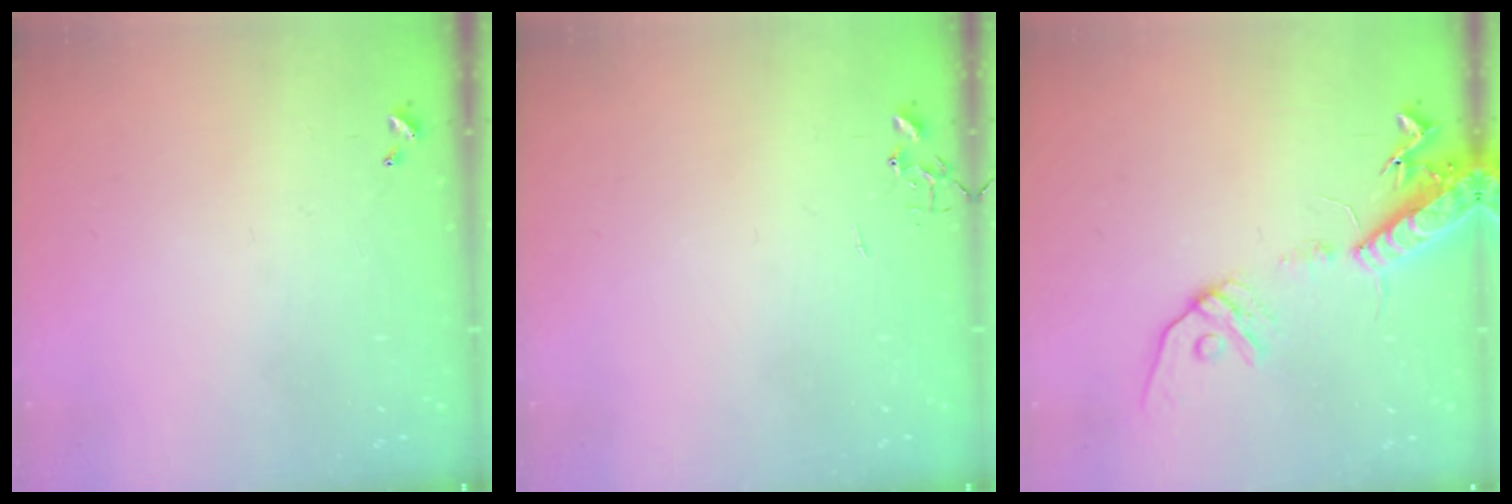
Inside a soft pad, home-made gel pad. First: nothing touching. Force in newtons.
{"total": 0.0}
{"total": 15.4, "press": 15.0, "slide": 3.4}